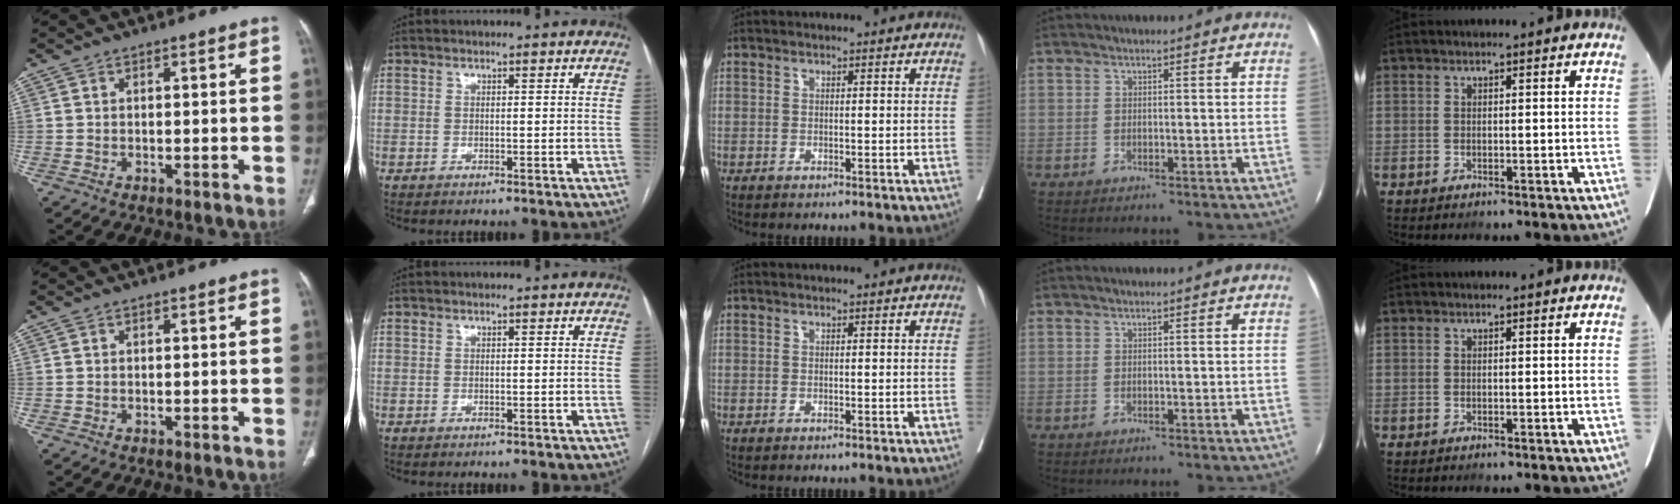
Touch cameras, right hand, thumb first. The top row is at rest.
{}